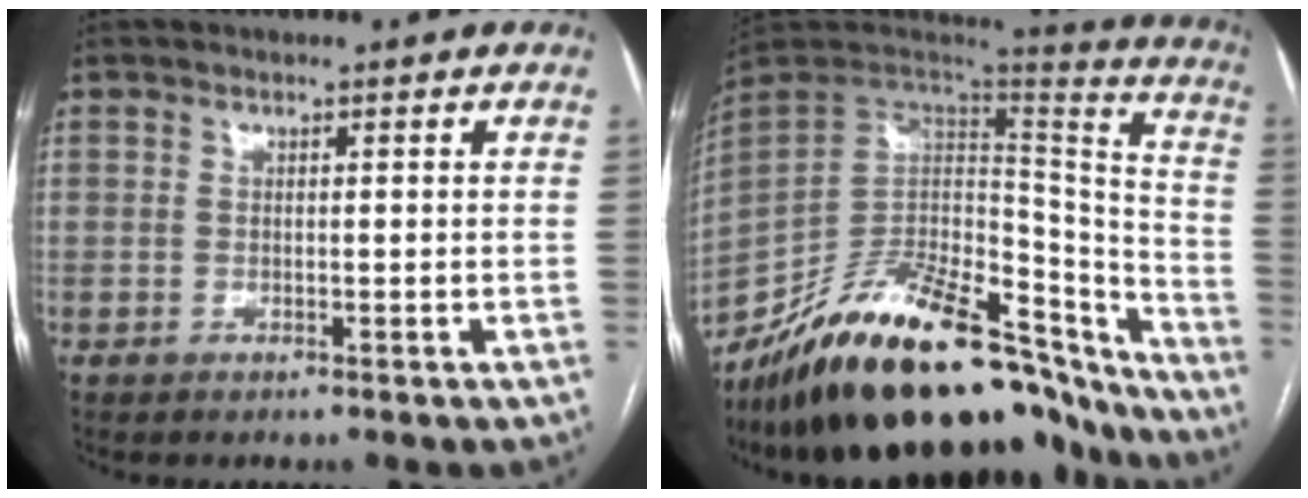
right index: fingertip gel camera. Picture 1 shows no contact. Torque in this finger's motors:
{"motor_torque": [1.40, -0.74, 1.05, 0.16]}